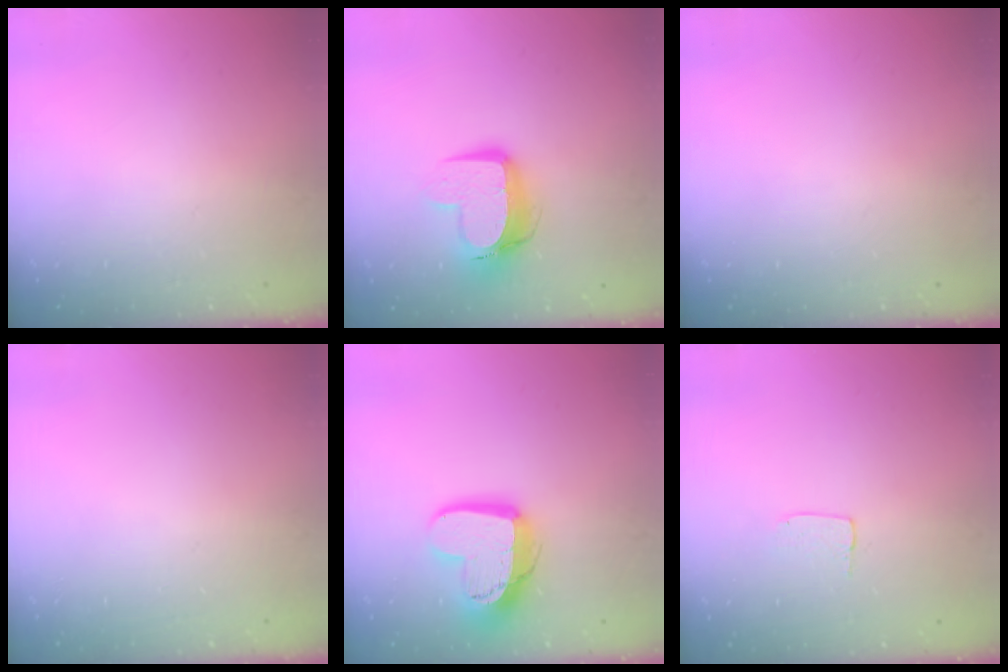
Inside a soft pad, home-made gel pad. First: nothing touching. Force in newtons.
{"total": 11.5, "press": 11.5, "slide": 1.0}
{"total": 0.0}
{"total": 0.0}
{"total": 14.7, "press": 14.6, "slide": 1.2}
{"total": 3.7, "press": 3.7, "slide": 0.2}